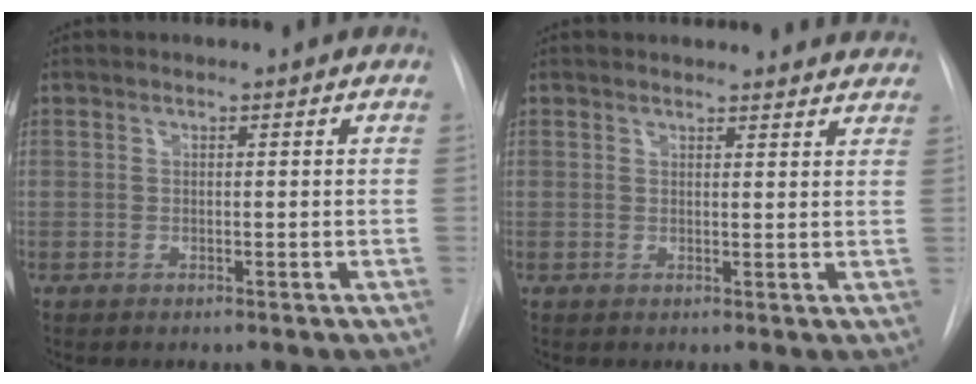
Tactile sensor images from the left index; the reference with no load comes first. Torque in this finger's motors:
{"motor_torque": [0.70, -0.91, -0.08, -0.02]}